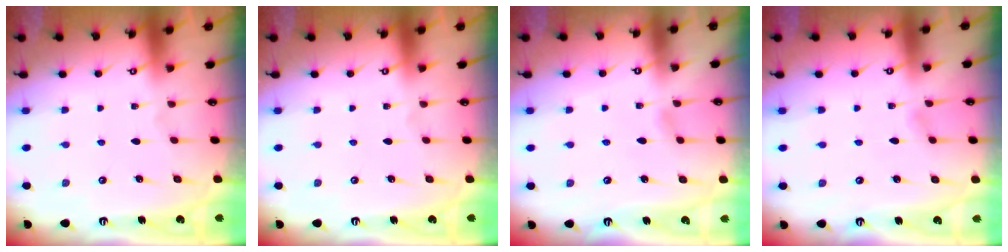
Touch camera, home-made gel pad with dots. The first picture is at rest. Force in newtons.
{"total": 0.0}
{"total": 4.4, "press": 4.4, "slide": 0.4}
{"total": 2.8, "press": 2.8, "slide": 0.3}